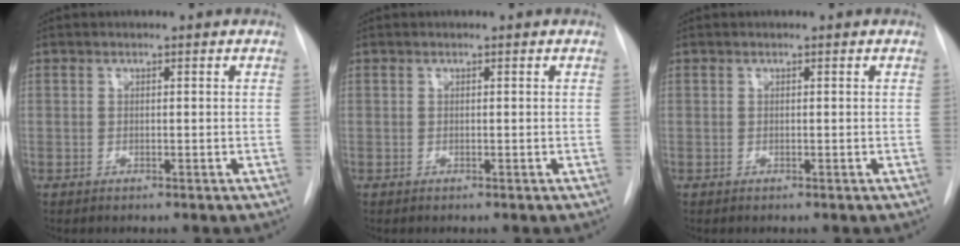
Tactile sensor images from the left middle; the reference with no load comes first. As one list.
[{"total": 0.0}, {"total": 0.0}]